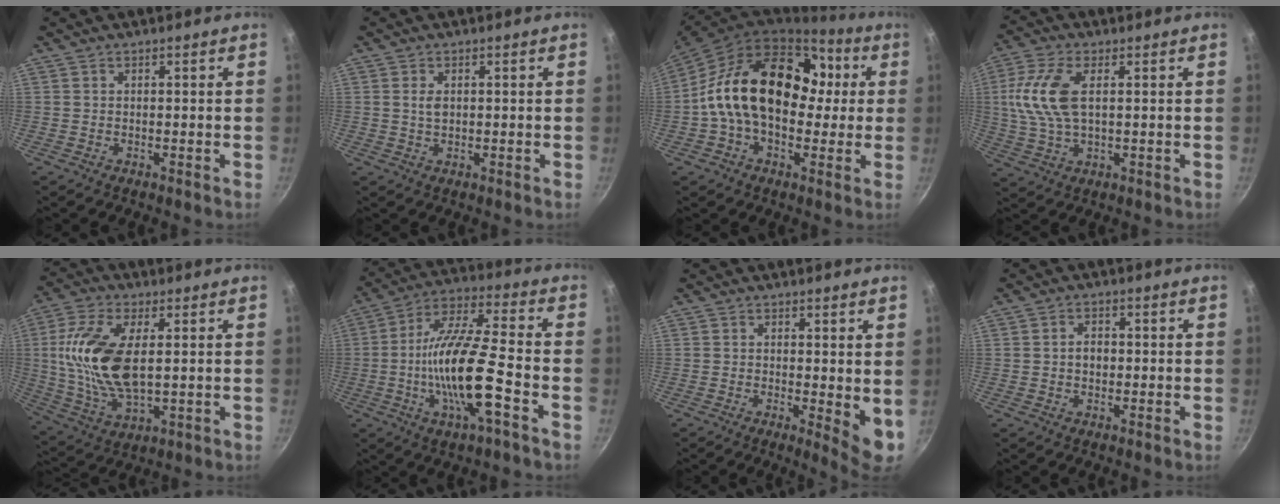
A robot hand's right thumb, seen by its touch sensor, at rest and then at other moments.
{"total": 2.3, "force": [0.4, 1.4, 1.8], "torque": [-0.028, -0.002, 0.008]}
{"total": 22.6, "force": [2.0, 15.3, 16.4], "torque": [-0.238, 0.043, 0.019]}
{"total": 11.2, "force": [1.9, 5.6, 9.5], "torque": [-0.197, 0.009, 0.033]}
{"total": 16.6, "force": [2.3, 8.2, 14.3], "torque": [-0.281, -0.003, 0.046]}
{"total": 17.0, "force": [-4.7, 3.9, 15.8], "torque": [-0.298, 0.029, -0.100]}
{"total": 6.0, "force": [0.3, 2.0, 5.6], "torque": [-0.074, -0.017, 0.005]}
{"total": 3.0, "force": [-0.1, 2.2, 2.0], "torque": [-0.021, 0.010, -0.002]}